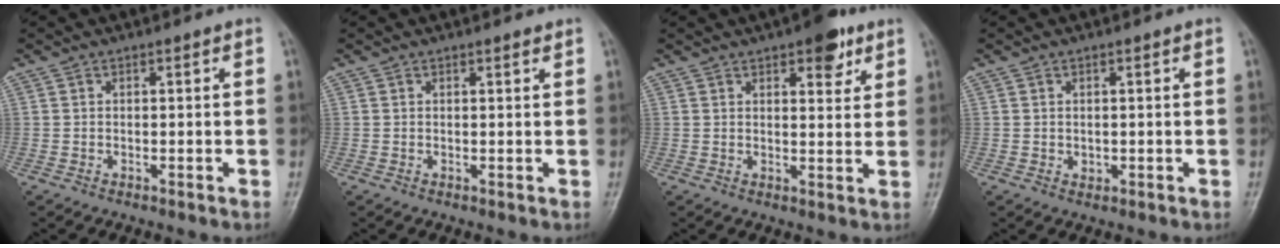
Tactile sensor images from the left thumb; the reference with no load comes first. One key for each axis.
{"total": 0.8, "fx": 0.7, "fy": 0.1, "fz": 0.4, "tx": -0.006, "ty": -0.004, "tz": 0.010}
{"total": 6.8, "fx": 3.9, "fy": 2.8, "fz": 4.7, "tx": -0.039, "ty": -0.016, "tz": 0.047}
{"total": 1.1, "fx": 0.1, "fy": 0.8, "fz": 0.7, "tx": -0.006, "ty": -0.001, "tz": 0.006}